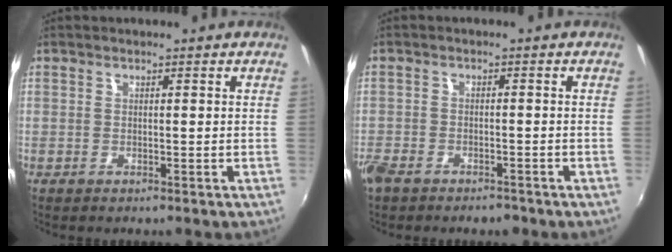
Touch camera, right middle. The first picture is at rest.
{"total": 7.0, "force": [-5.3, 3.5, 3.0], "torque": [-0.089, -0.017, -0.094]}